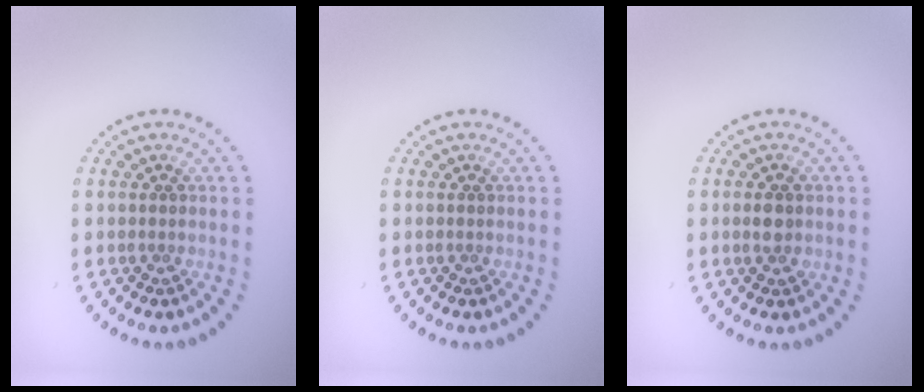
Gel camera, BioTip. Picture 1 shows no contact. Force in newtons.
{"total": 0.0}
{"total": 2.1, "press": 2.1, "slide": 0.2}